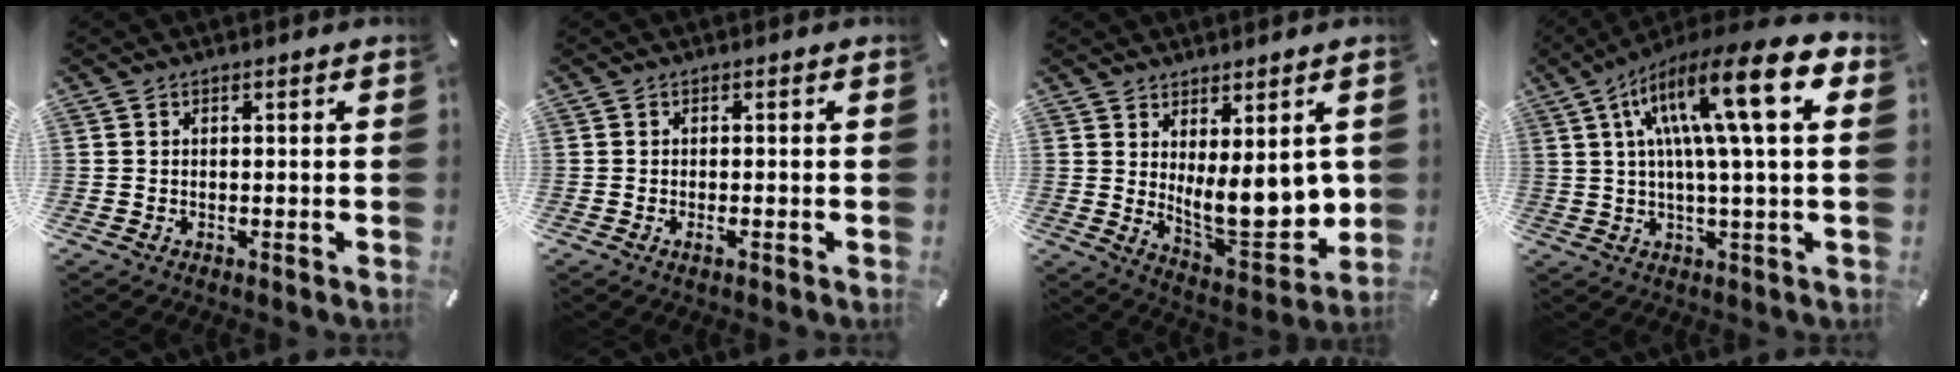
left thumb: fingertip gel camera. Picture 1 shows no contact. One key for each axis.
{"total": 1.4, "fx": -0.5, "fy": 0.3, "fz": 1.2, "tx": -0.021, "ty": -0.003, "tz": -0.007}
{"total": 13.2, "fx": 3.0, "fy": 5.5, "fz": 11.7, "tx": -0.168, "ty": -0.046, "tz": 0.059}
{"total": 19.3, "fx": 6.2, "fy": 3.5, "fz": 17.9, "tx": -0.316, "ty": -0.022, "tz": 0.080}